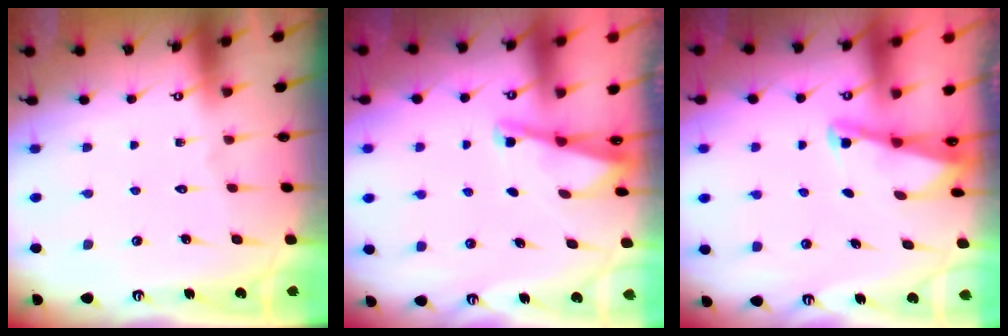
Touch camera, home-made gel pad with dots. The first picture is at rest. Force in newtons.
{"total": 3.1, "press": 3.1, "slide": 0.3}
{"total": 1.9, "press": 1.9, "slide": 0.4}